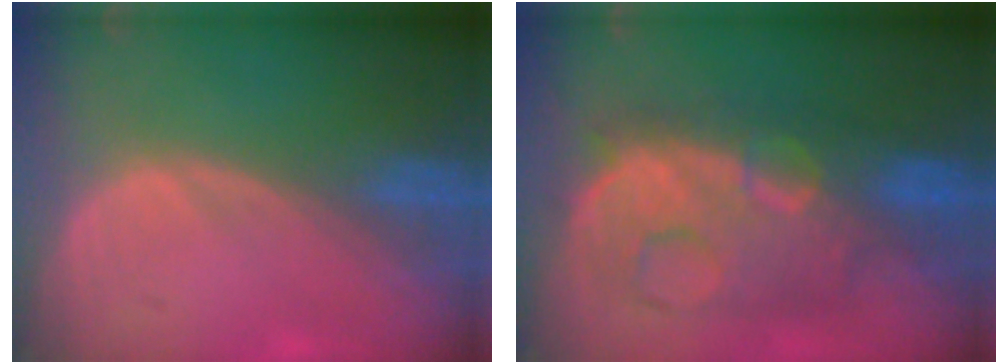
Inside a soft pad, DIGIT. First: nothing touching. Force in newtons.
{"total": 10.8, "press": 10.8, "slide": 1.0}